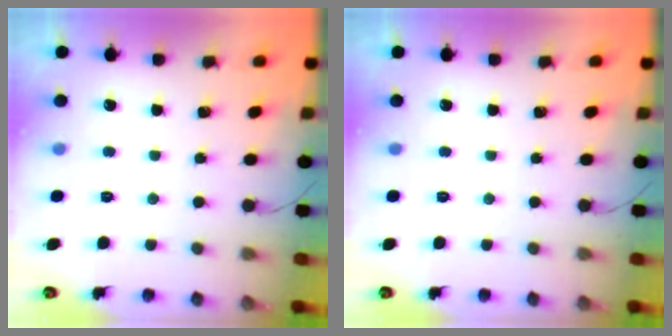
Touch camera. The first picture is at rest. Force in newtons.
{"total": 0.0}